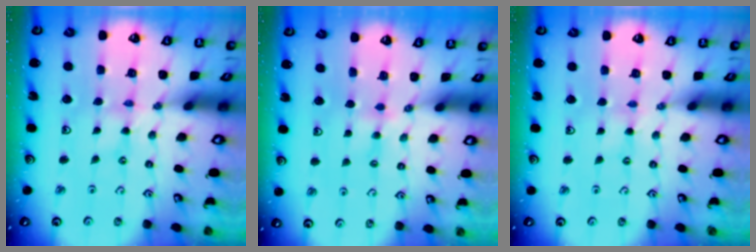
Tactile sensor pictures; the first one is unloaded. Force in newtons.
{"total": 2.8, "press": 2.8, "slide": 0.4}
{"total": 1.9, "press": 1.9, "slide": 0.4}